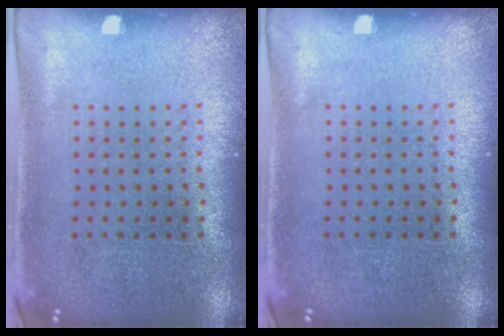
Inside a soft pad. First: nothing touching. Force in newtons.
{"total": 0.0}